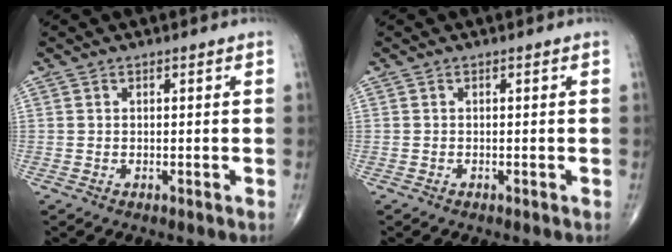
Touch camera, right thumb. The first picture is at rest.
{"total": 0.0}